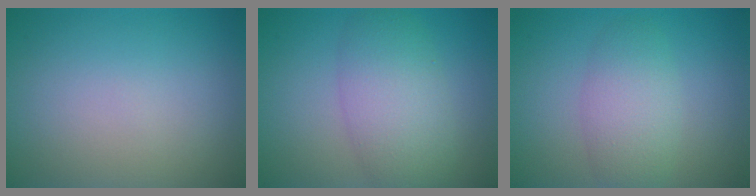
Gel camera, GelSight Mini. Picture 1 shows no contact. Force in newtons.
{"total": 5.6, "press": 5.5, "slide": 0.4}
{"total": 3.7, "press": 3.7, "slide": 0.2}